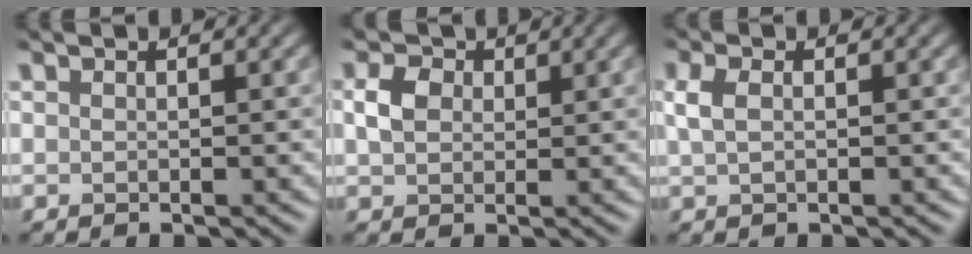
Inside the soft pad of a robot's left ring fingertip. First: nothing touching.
{"total": 2.2, "force": [0.2, 1.8, 1.2], "torque": [-0.027, 0.000, -0.006]}
{"total": 1.8, "force": [-0.2, 1.0, 1.4], "torque": [-0.034, 0.001, -0.006]}